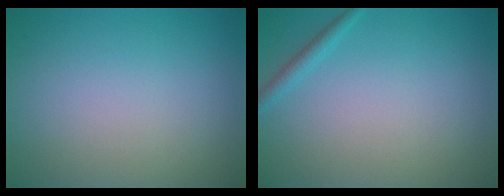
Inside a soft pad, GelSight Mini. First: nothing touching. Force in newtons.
{"total": 1.1, "press": 1.1, "slide": 0.1}